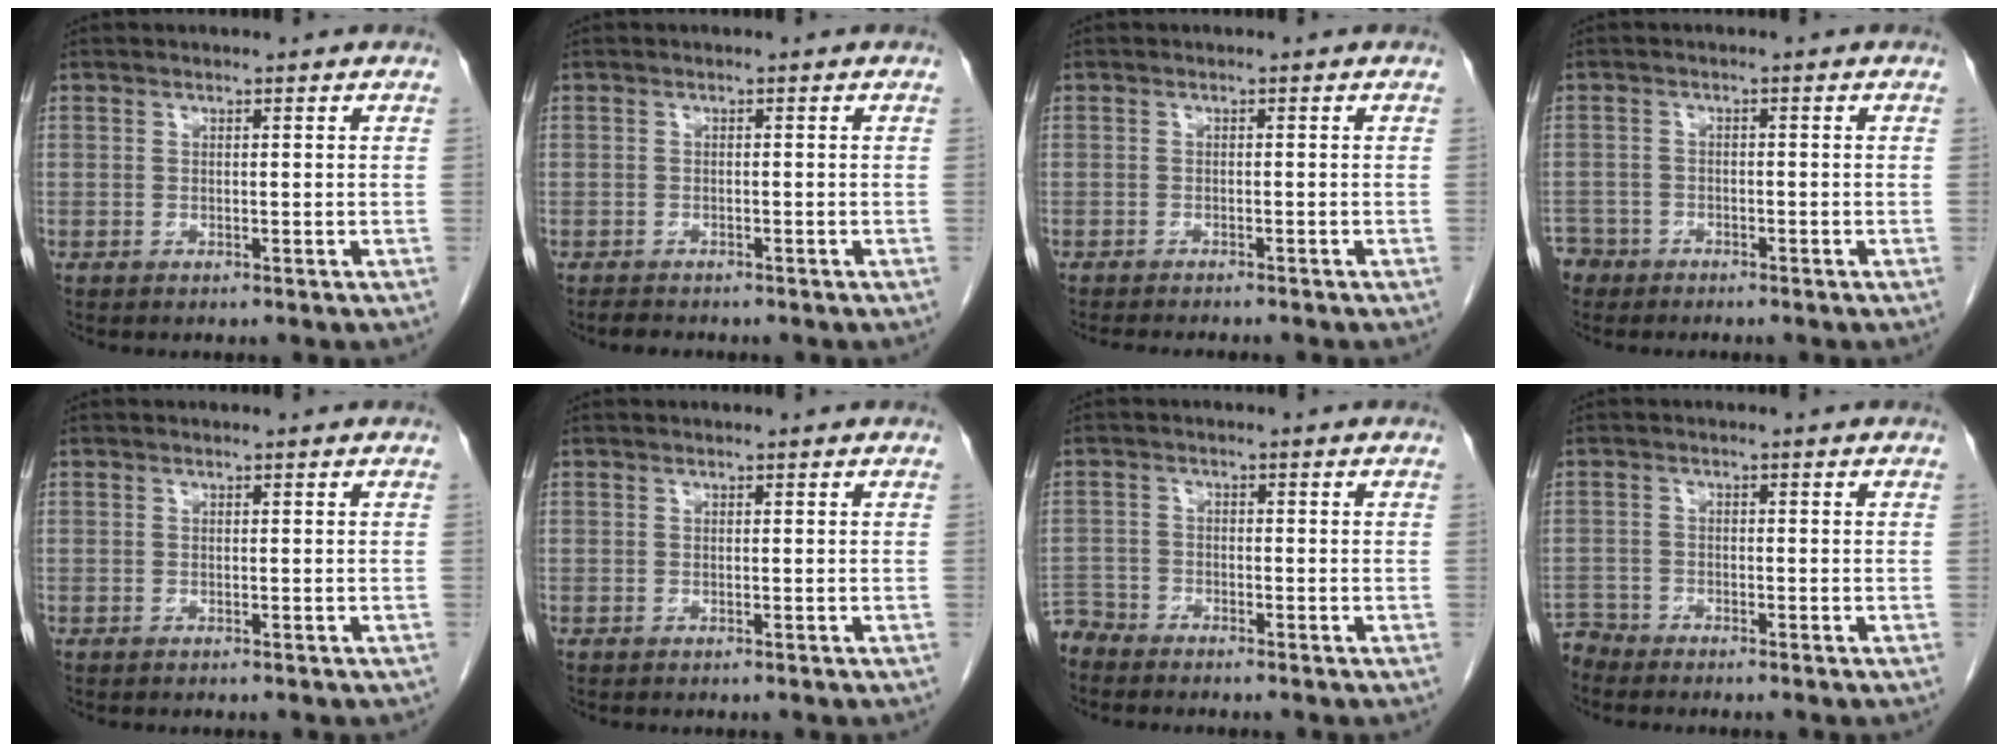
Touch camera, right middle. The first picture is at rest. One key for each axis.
{"total": 1.8, "fx": -1.6, "fy": 0.6, "fz": 0.5, "tx": -0.016, "ty": -0.006, "tz": -0.022}
{"total": 6.6, "fx": -5.8, "fy": 1.0, "fz": 2.9, "tx": -0.031, "ty": -0.008, "tz": -0.078}
{"total": 3.5, "fx": -2.9, "fy": 1.9, "fz": -0.5, "tx": 0.007, "ty": 0.003, "tz": -0.059}
{"total": 0.5, "fx": -0.4, "fy": 0.2, "fz": 0.2, "tx": -0.011, "ty": 0.000, "tz": -0.003}
{"total": 0.0}
{"total": 3.7, "fx": -3.6, "fy": 0.7, "fz": -0.4, "tx": 0.011, "ty": -0.010, "tz": -0.071}
{"total": 2.6, "fx": -2.5, "fy": 0.1, "fz": -0.8, "tx": 0.021, "ty": -0.011, "tz": -0.049}